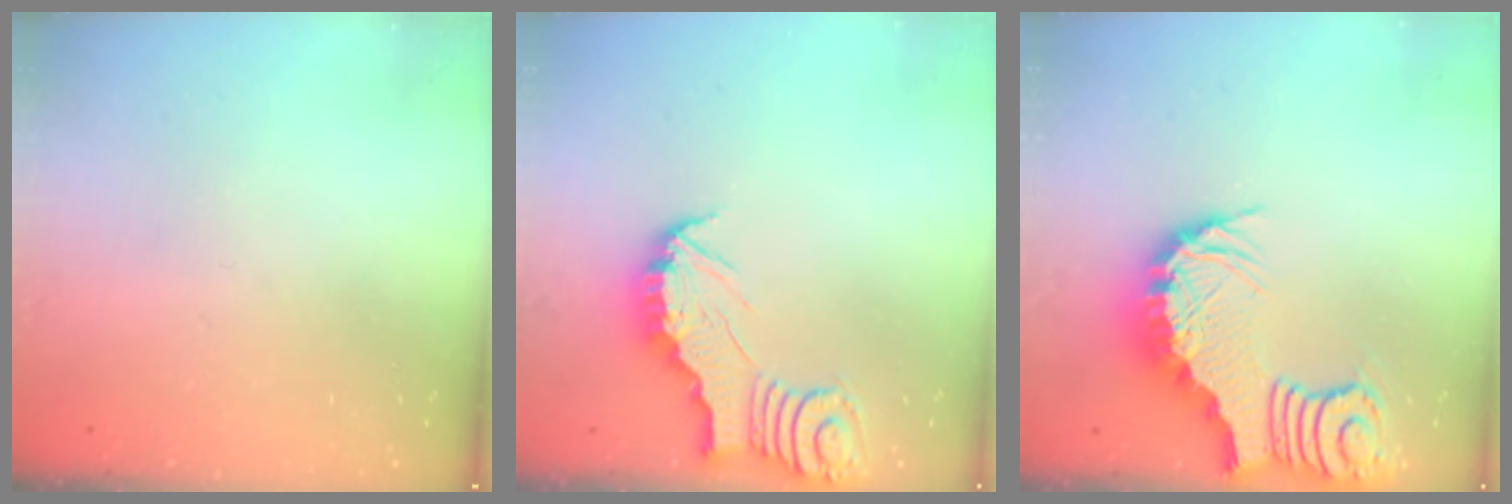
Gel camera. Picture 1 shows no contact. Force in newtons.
{"total": 2.9, "press": 2.9, "slide": 0.3}
{"total": 3.7, "press": 3.6, "slide": 0.7}